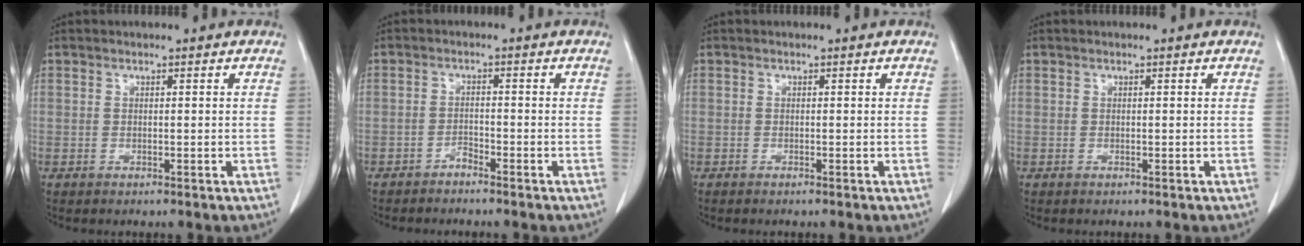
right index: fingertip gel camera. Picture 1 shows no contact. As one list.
[{"total": 1.3, "force": [-1.2, 0.1, 0.5], "torque": [-0.004, 0.003, -0.020]}, {"total": 0.5, "force": [-0.4, 0.0, 0.3], "torque": [-0.006, -0.001, -0.009]}, {"total": 0.0}]